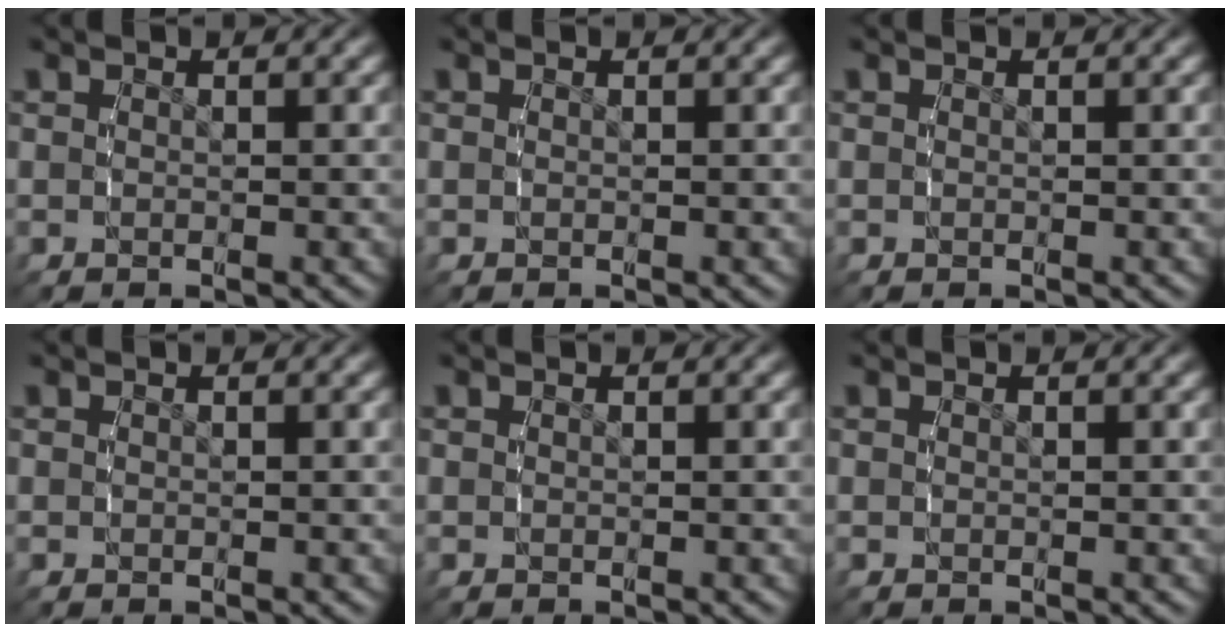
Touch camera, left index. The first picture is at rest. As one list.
[{"total": 0.0}, {"total": 0.0}, {"total": 0.0}, {"total": 0.0}, {"total": 0.0}]